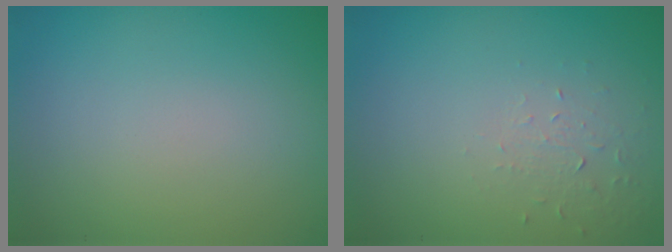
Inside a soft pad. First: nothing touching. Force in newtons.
{"total": 1.0, "press": 0.4, "slide": 0.9}